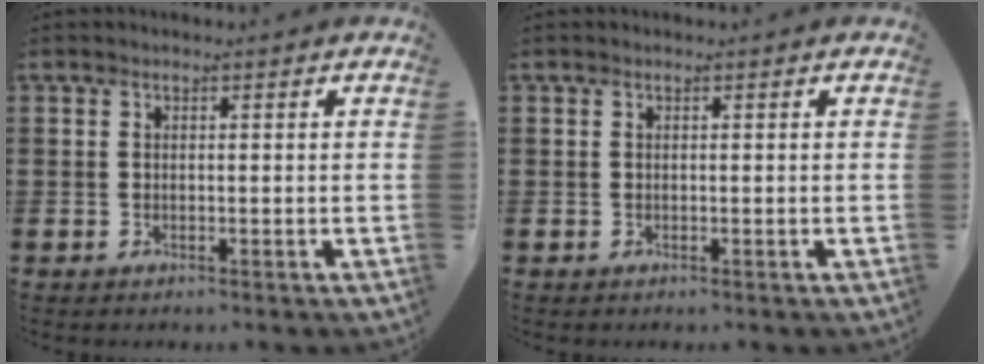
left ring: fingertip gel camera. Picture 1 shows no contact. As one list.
[{"total": 0.0}]